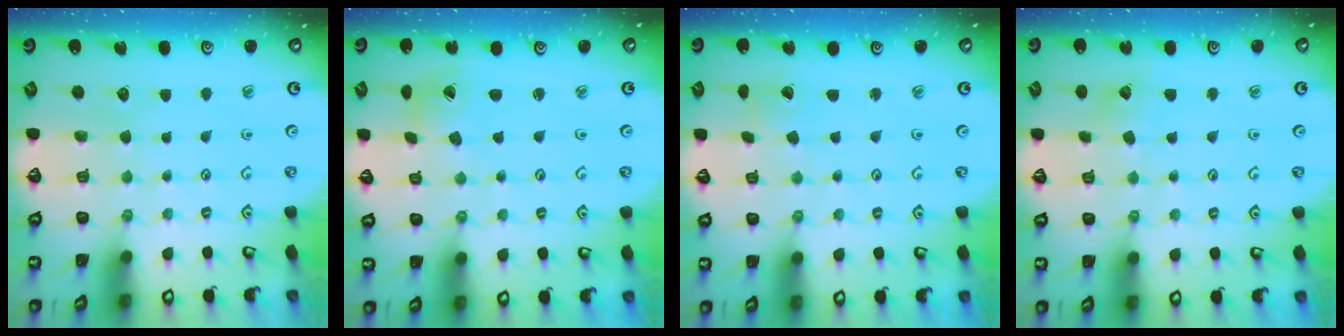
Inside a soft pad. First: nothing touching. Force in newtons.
{"total": 2.0, "press": 2.0, "slide": 0.3}
{"total": 2.1, "press": 2.1, "slide": 0.3}
{"total": 4.6, "press": 4.6, "slide": 0.5}